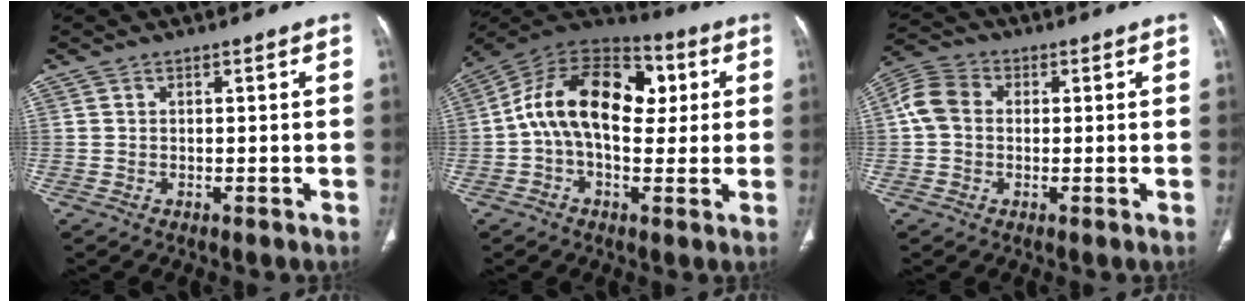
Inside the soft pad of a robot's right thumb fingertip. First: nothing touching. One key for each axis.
{"total": 19.2, "fx": 2.5, "fy": 11.9, "fz": 15.0, "tx": -0.223, "ty": 0.033, "tz": 0.030}
{"total": 6.8, "fx": 0.4, "fy": 5.4, "fz": 4.1, "tx": -0.081, "ty": 0.021, "tz": 0.000}